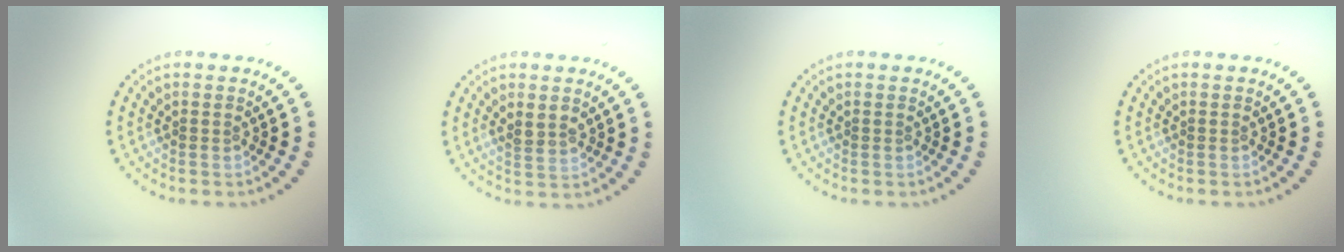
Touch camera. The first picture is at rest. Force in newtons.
{"total": 1.6, "press": 1.5, "slide": 0.5}
{"total": 0.0}
{"total": 0.0}